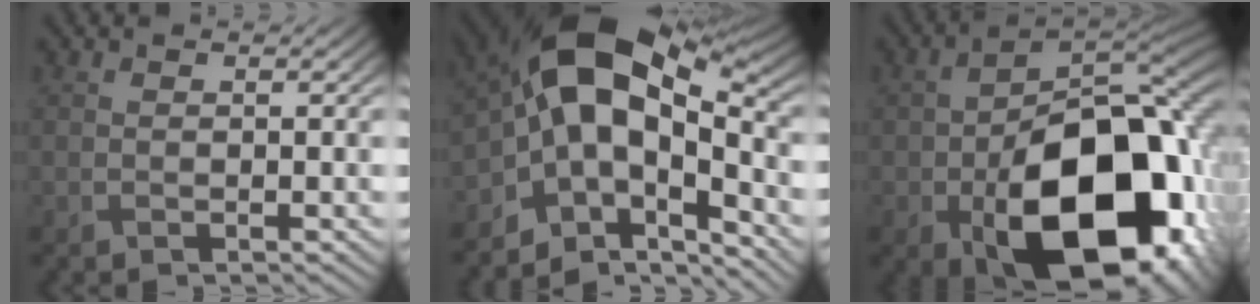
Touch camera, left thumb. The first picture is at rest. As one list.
[{"total": 14.1, "force": [-2.3, 7.6, 11.6], "torque": [-0.179, 0.015, -0.053]}, {"total": 19.9, "force": [-6.4, 11.8, 14.7], "torque": [-0.222, -0.055, -0.084]}]